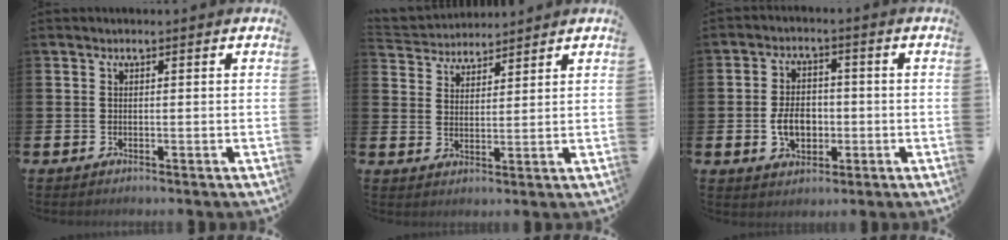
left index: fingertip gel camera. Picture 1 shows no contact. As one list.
[{"total": 4.1, "force": [3.9, 1.1, -0.7], "torque": [-0.010, -0.021, 0.070]}, {"total": 5.2, "force": [-1.0, 3.7, 3.5], "torque": [-0.049, 0.002, -0.024]}]